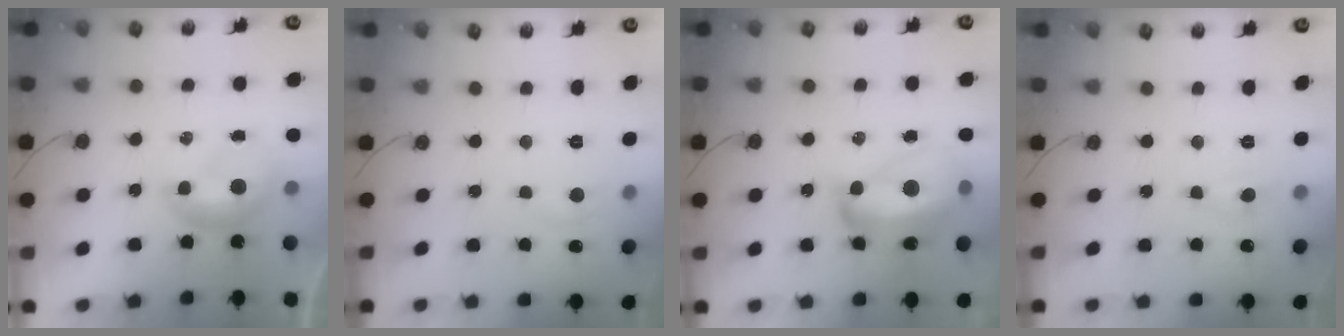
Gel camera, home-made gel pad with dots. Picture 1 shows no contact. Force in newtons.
{"total": 1.0, "press": 0.5, "slide": 0.9}
{"total": 11.4, "press": 11.2, "slide": 1.8}
{"total": 2.5, "press": 2.4, "slide": 0.5}